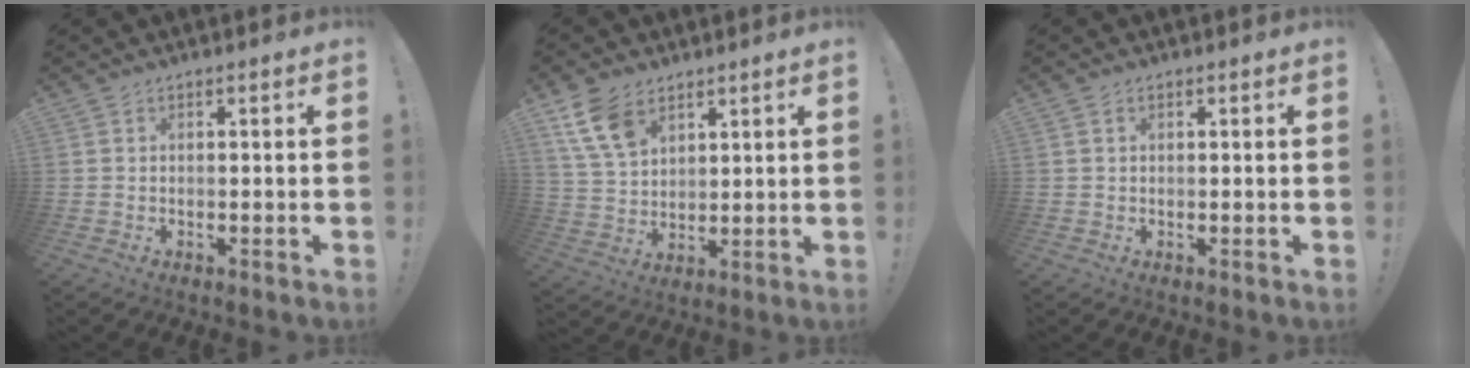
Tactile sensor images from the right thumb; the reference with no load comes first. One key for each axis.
{"total": 11.2, "fx": 6.6, "fy": 6.8, "fz": 6.0, "tx": -0.118, "ty": -0.028, "tz": 0.130}
{"total": 0.7, "fx": 0.3, "fy": 0.5, "fz": 0.3, "tx": -0.007, "ty": 0.003, "tz": 0.007}